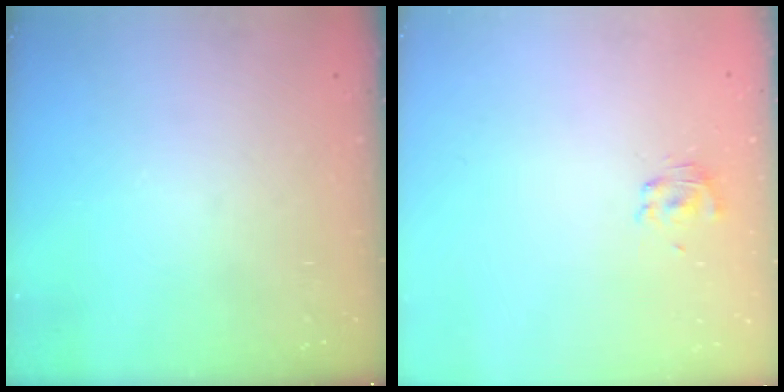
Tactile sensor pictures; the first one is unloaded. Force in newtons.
{"total": 2.0, "press": 1.9, "slide": 0.8}